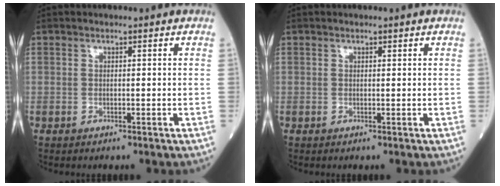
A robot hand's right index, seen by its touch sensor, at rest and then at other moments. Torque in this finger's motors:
{"motor_torque": [-0.12, 0.12, -0.01, 0.00]}